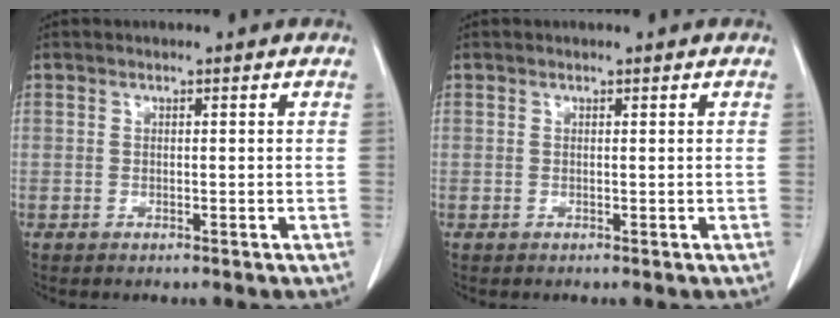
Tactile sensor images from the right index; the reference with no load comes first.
{"total": 0.0}